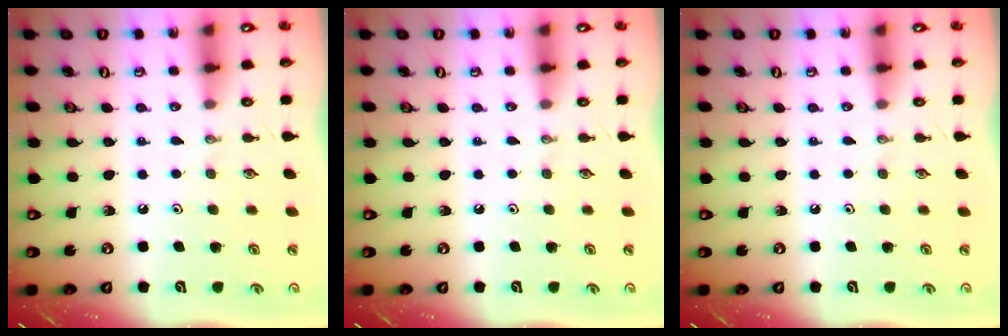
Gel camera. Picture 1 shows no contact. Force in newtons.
{"total": 0.0}
{"total": 0.0}